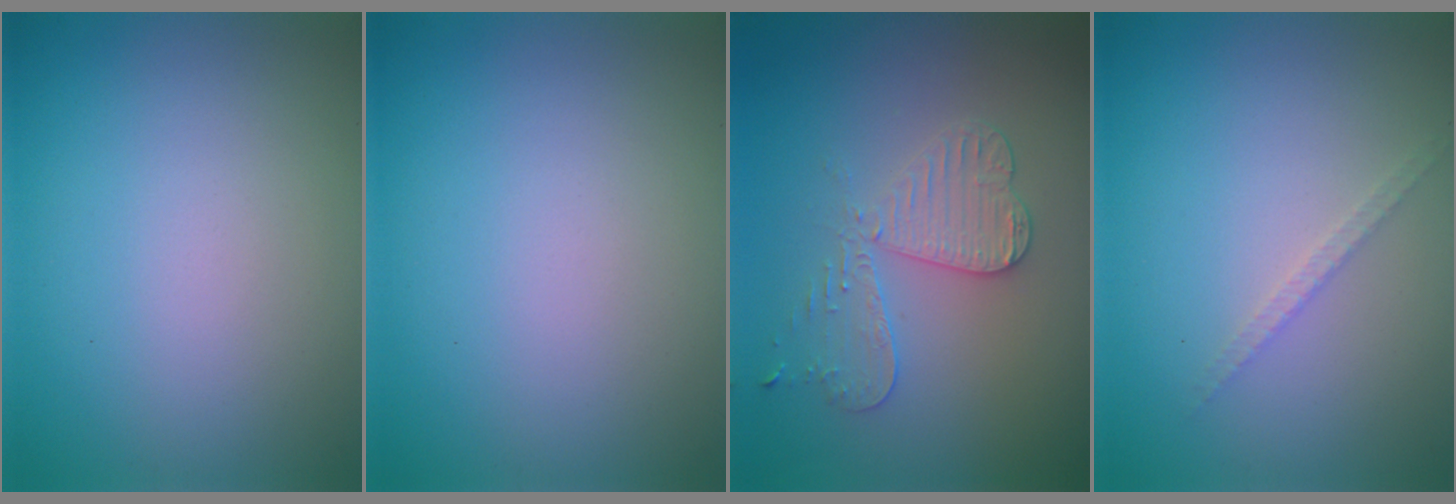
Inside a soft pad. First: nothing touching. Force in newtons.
{"total": 0.0}
{"total": 3.3, "press": 3.2, "slide": 0.8}
{"total": 1.1, "press": 1.1, "slide": 0.2}